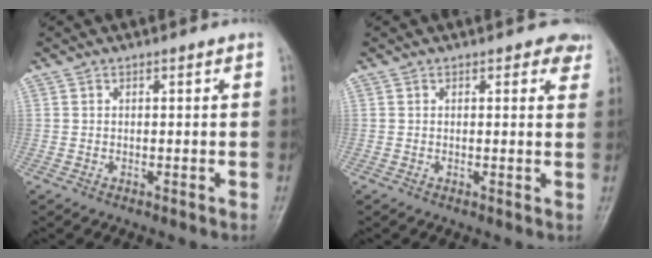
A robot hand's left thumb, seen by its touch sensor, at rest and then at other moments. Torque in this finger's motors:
{"motor_torque": [0.02, 0.04, -0.14, -0.06, 0.02]}